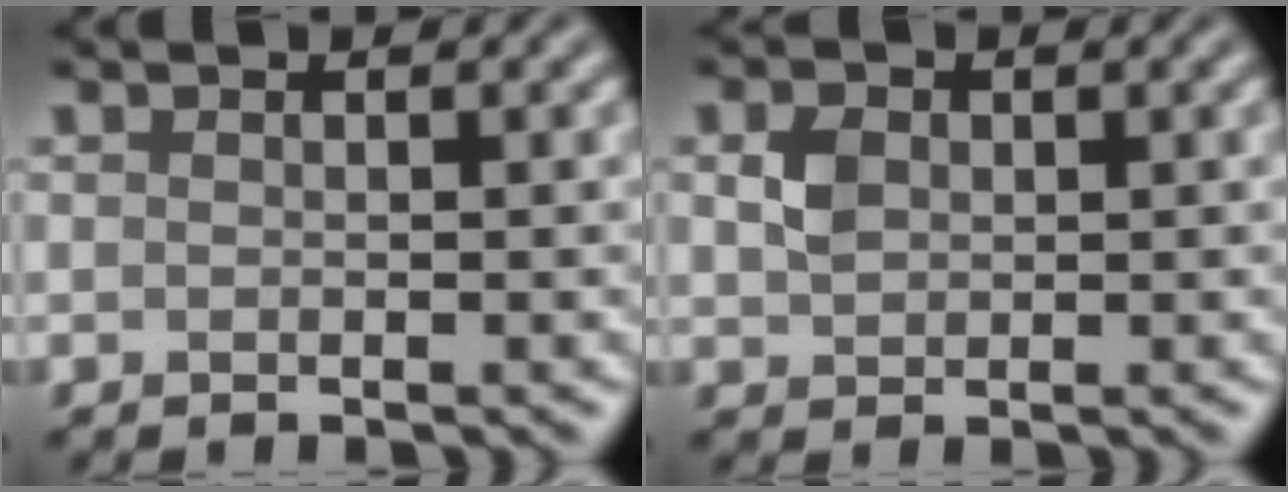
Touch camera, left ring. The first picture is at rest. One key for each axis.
{"total": 1.9, "fx": 0.5, "fy": 1.5, "fz": 1.1, "tx": -0.026, "ty": 0.004, "tz": 0.010}